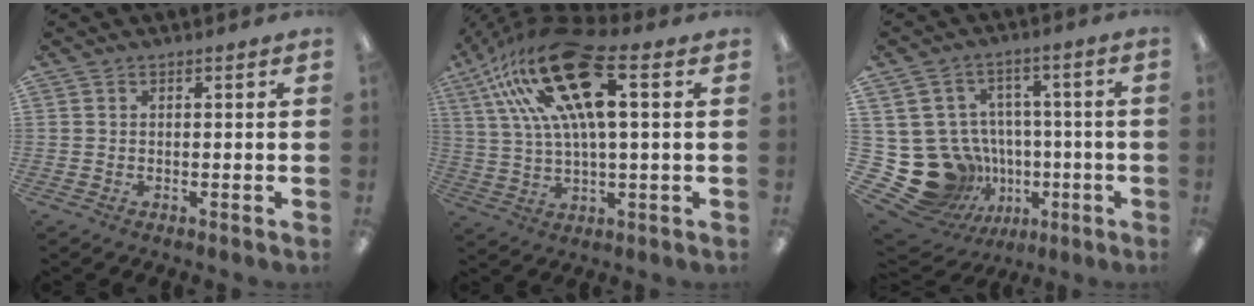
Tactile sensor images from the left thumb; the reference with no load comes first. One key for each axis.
{"total": 23.5, "fx": 10.5, "fy": 8.8, "fz": 19.0, "tx": -0.362, "ty": -0.026, "tz": 0.177}
{"total": 18.2, "fx": -4.1, "fy": 16.5, "fz": 6.6, "tx": -0.136, "ty": 0.008, "tz": -0.020}